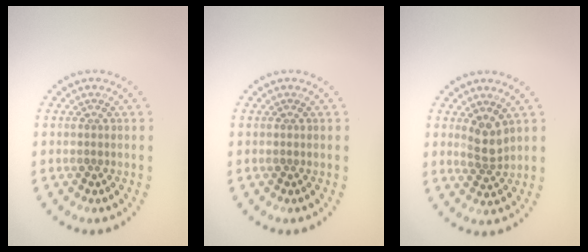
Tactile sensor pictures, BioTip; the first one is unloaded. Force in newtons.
{"total": 0.0}
{"total": 2.2, "press": 1.8, "slide": 1.3}